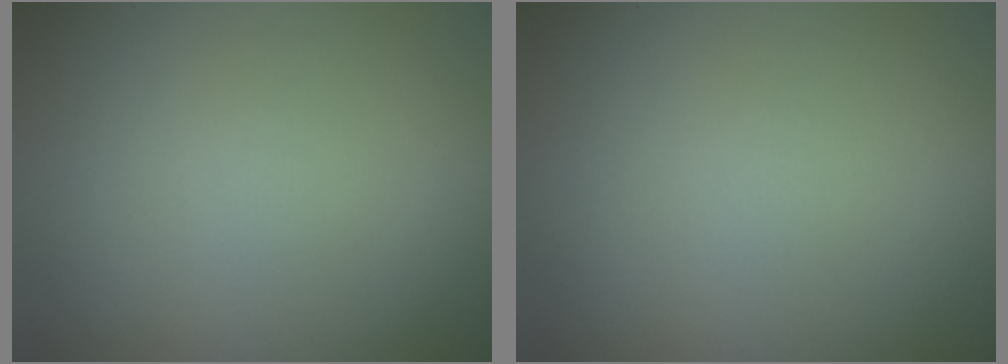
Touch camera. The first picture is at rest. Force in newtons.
{"total": 0.0}